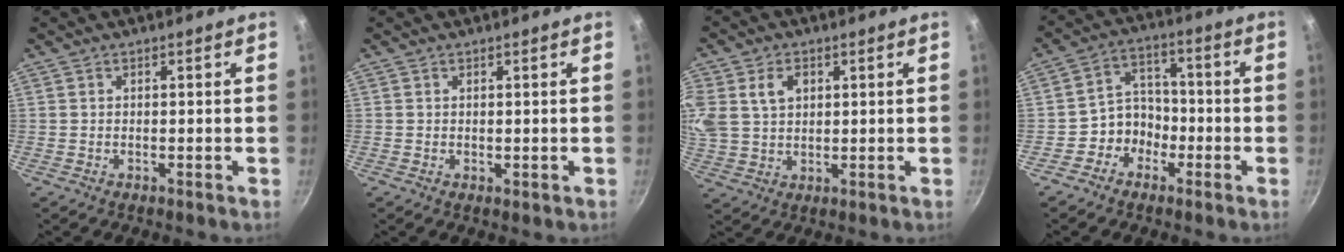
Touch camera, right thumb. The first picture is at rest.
{"total": 0.6, "force": [0.1, 0.3, 0.5], "torque": [-0.006, -0.003, 0.000]}
{"total": 14.7, "force": [4.4, 11.3, 8.3], "torque": [-0.196, 0.023, 0.089]}
{"total": 6.8, "force": [-3.1, 5.7, 2.0], "torque": [0.014, 0.048, -0.059]}